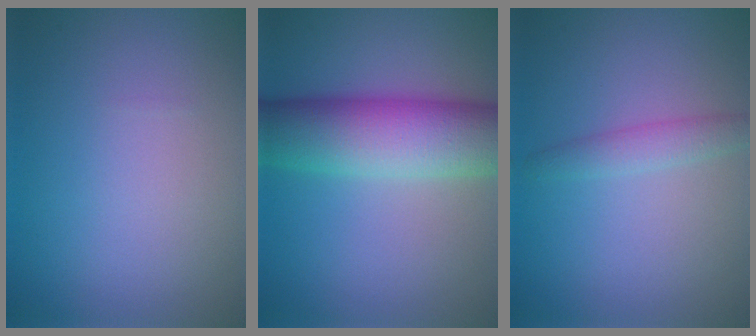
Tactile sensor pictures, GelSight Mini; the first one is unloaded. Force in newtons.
{"total": 9.4, "press": 9.4, "slide": 0.3}
{"total": 1.8, "press": 1.8, "slide": 0.1}